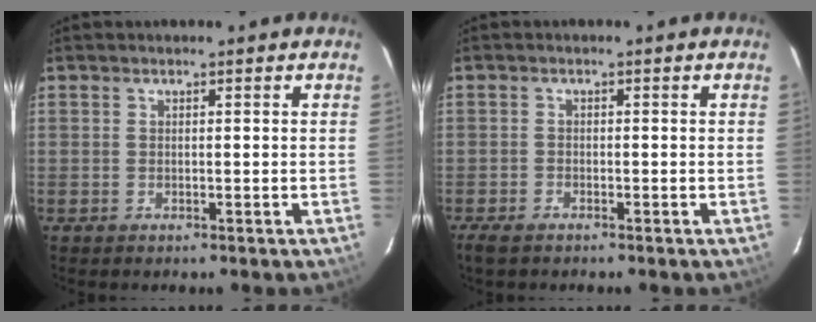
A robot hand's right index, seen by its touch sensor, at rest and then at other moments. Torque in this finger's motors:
{"motor_torque": [0.38, -0.16, 0.13, 0.02]}